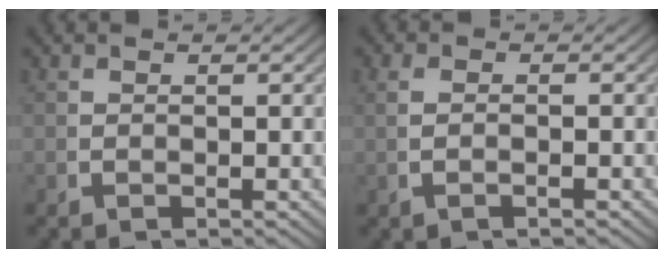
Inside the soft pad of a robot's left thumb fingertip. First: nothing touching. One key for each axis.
{"total": 1.0, "fx": -0.1, "fy": 0.2, "fz": 0.9, "tx": -0.021, "ty": 0.009, "tz": -0.005}